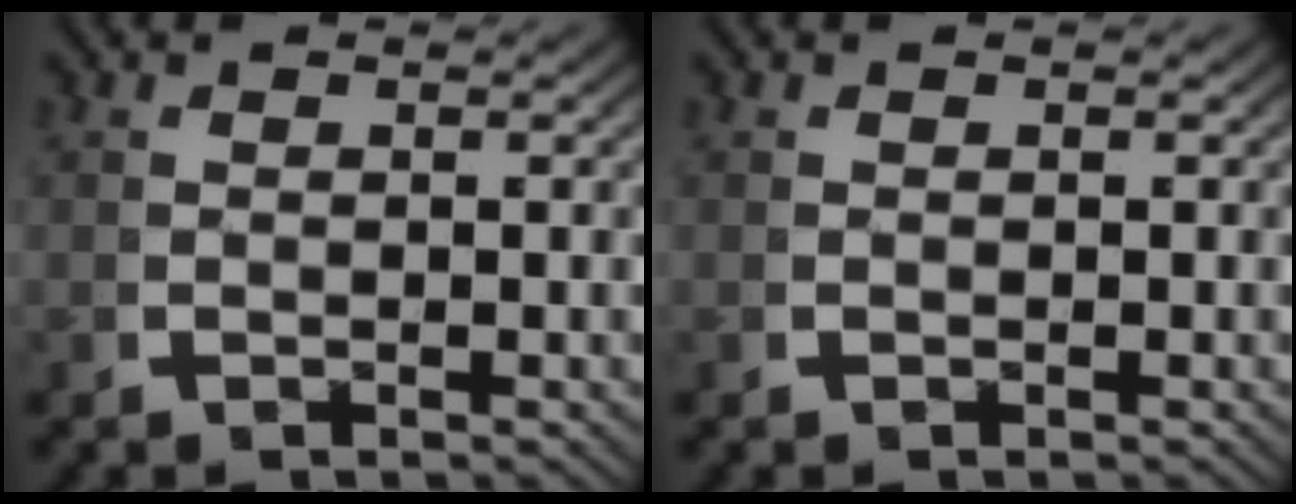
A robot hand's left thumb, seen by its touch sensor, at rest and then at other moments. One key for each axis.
{"total": 1.1, "fx": 0.3, "fy": -0.9, "fz": -0.5, "tx": 0.021, "ty": 0.003, "tz": 0.005}